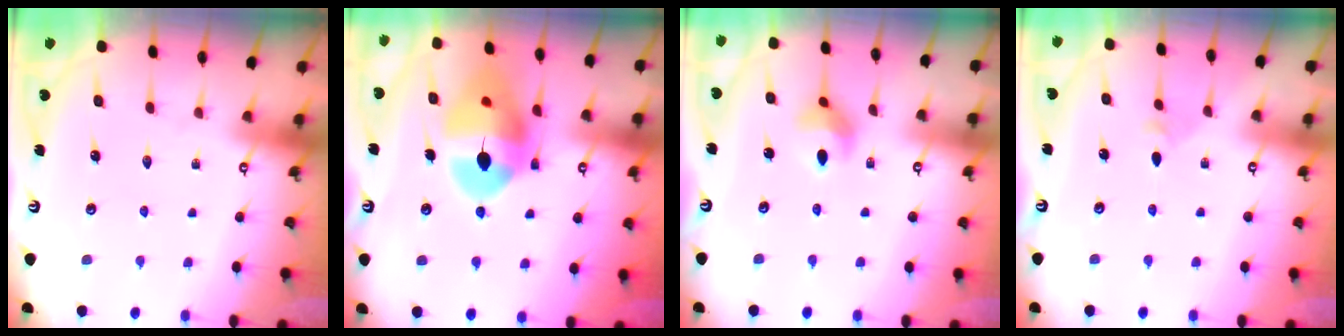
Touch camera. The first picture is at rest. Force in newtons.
{"total": 16.5, "press": 16.4, "slide": 1.9}
{"total": 6.2, "press": 6.1, "slide": 0.8}
{"total": 2.5, "press": 2.5, "slide": 0.6}